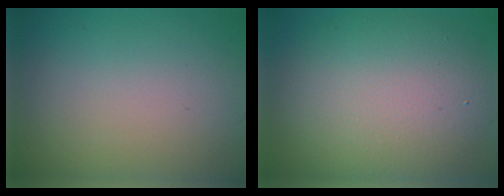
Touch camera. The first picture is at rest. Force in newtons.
{"total": 9.6, "press": 9.5, "slide": 0.7}